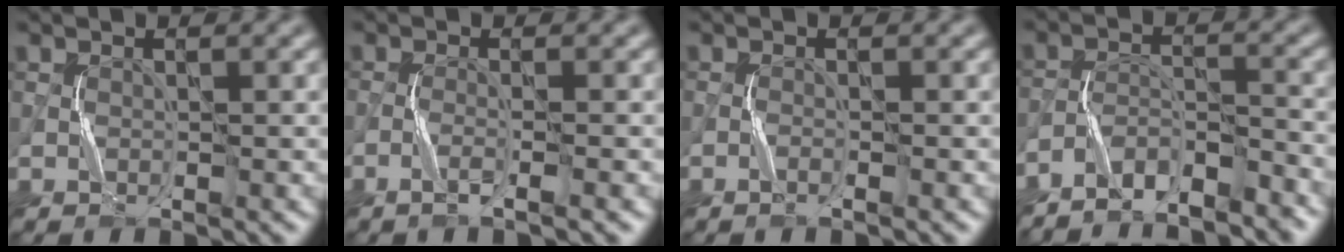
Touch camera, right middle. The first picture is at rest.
{"total": 1.8, "force": [-1.0, -0.1, 1.5], "torque": [-0.026, 0.003, -0.026]}
{"total": 0.7, "force": [-0.5, -0.2, 0.5], "torque": [-0.012, 0.000, -0.010]}
{"total": 5.0, "force": [-4.6, 0.8, 1.6], "torque": [-0.033, -0.004, -0.087]}